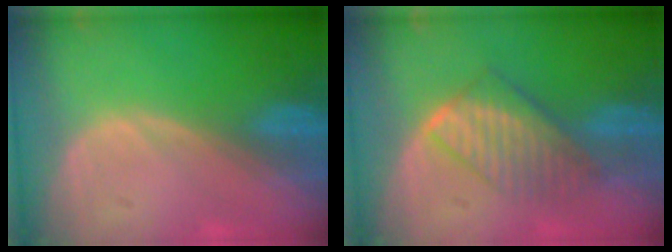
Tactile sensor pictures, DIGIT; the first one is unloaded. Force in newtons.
{"total": 6.7, "press": 6.4, "slide": 1.9}